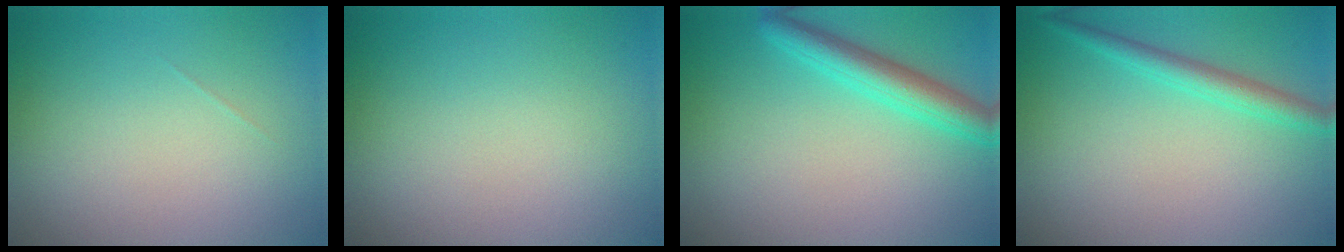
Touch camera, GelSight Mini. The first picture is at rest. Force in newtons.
{"total": 0.0}
{"total": 3.5, "press": 3.5, "slide": 0.3}
{"total": 2.2, "press": 2.2, "slide": 0.1}